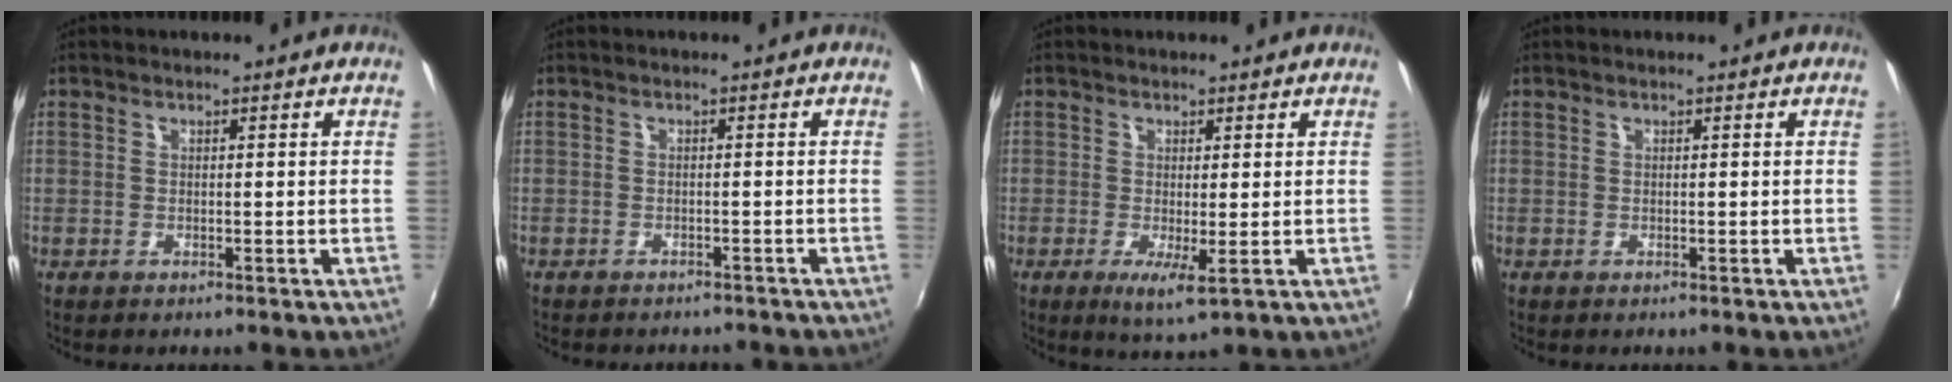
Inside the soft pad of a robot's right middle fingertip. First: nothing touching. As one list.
[{"total": 4.9, "force": [-4.5, 1.5, 1.5], "torque": [-0.035, -0.012, -0.059]}, {"total": 3.6, "force": [-0.7, 0.9, 3.4], "torque": [-0.064, -0.015, -0.010]}, {"total": 0.0}]